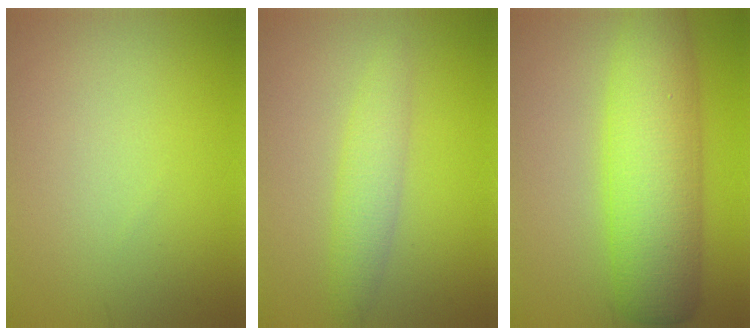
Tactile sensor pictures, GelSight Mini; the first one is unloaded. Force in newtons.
{"total": 2.7, "press": 2.7, "slide": 0.0}
{"total": 8.7, "press": 8.7, "slide": 0.2}